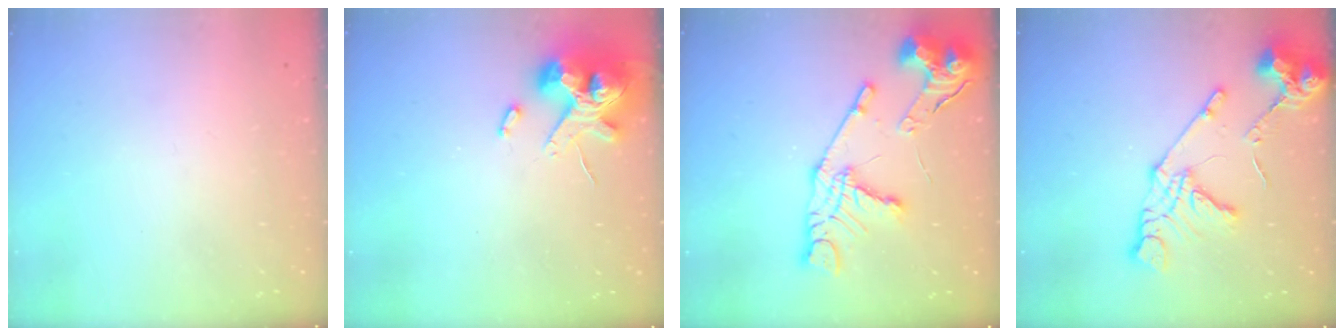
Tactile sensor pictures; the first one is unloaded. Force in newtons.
{"total": 13.9, "press": 13.7, "slide": 2.1}
{"total": 16.9, "press": 16.8, "slide": 1.7}
{"total": 15.0, "press": 14.9, "slide": 1.9}